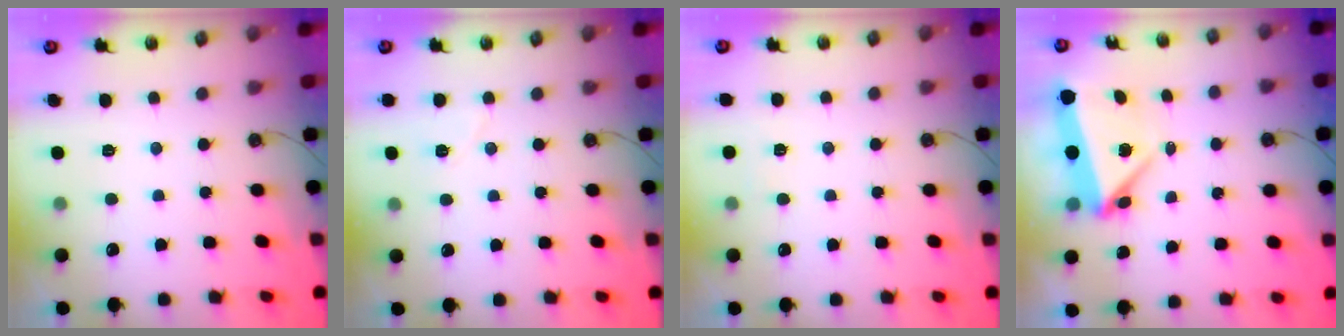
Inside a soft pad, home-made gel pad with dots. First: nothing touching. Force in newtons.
{"total": 4.6, "press": 4.3, "slide": 1.6}
{"total": 2.7, "press": 2.4, "slide": 1.3}
{"total": 6.0, "press": 5.7, "slide": 1.7}